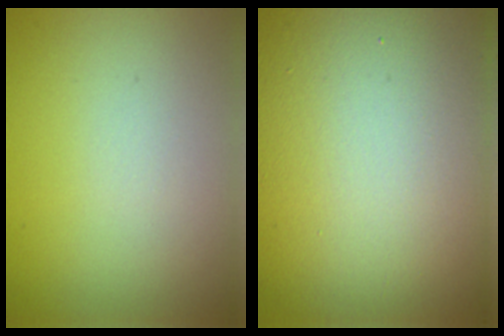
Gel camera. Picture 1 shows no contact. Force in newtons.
{"total": 19.6, "press": 19.6, "slide": 0.7}